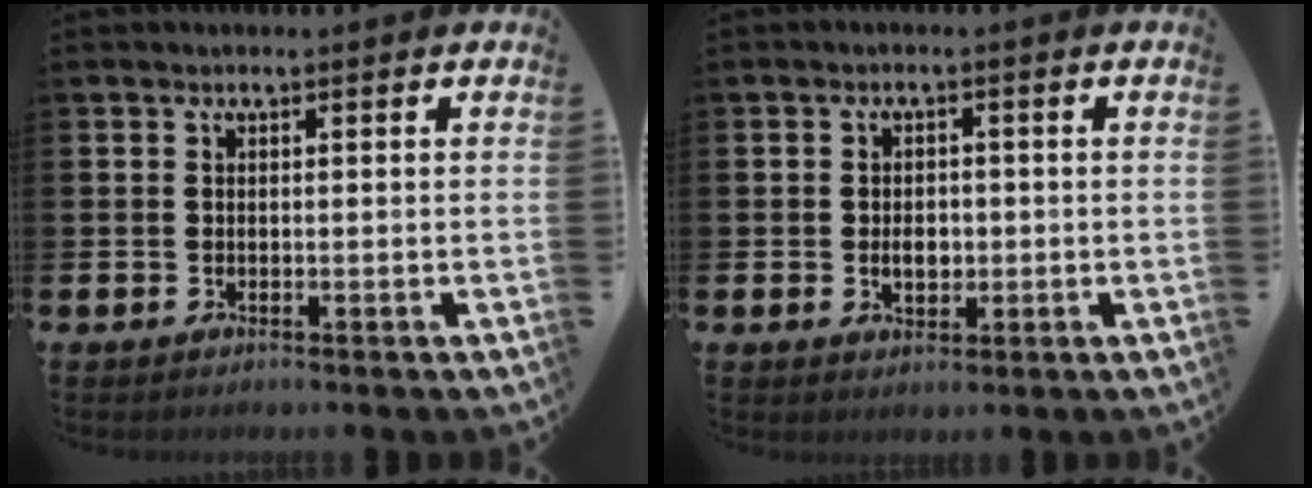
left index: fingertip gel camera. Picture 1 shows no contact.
{"total": 2.8, "force": [-0.3, 2.0, 2.0], "torque": [-0.020, -0.002, -0.011]}